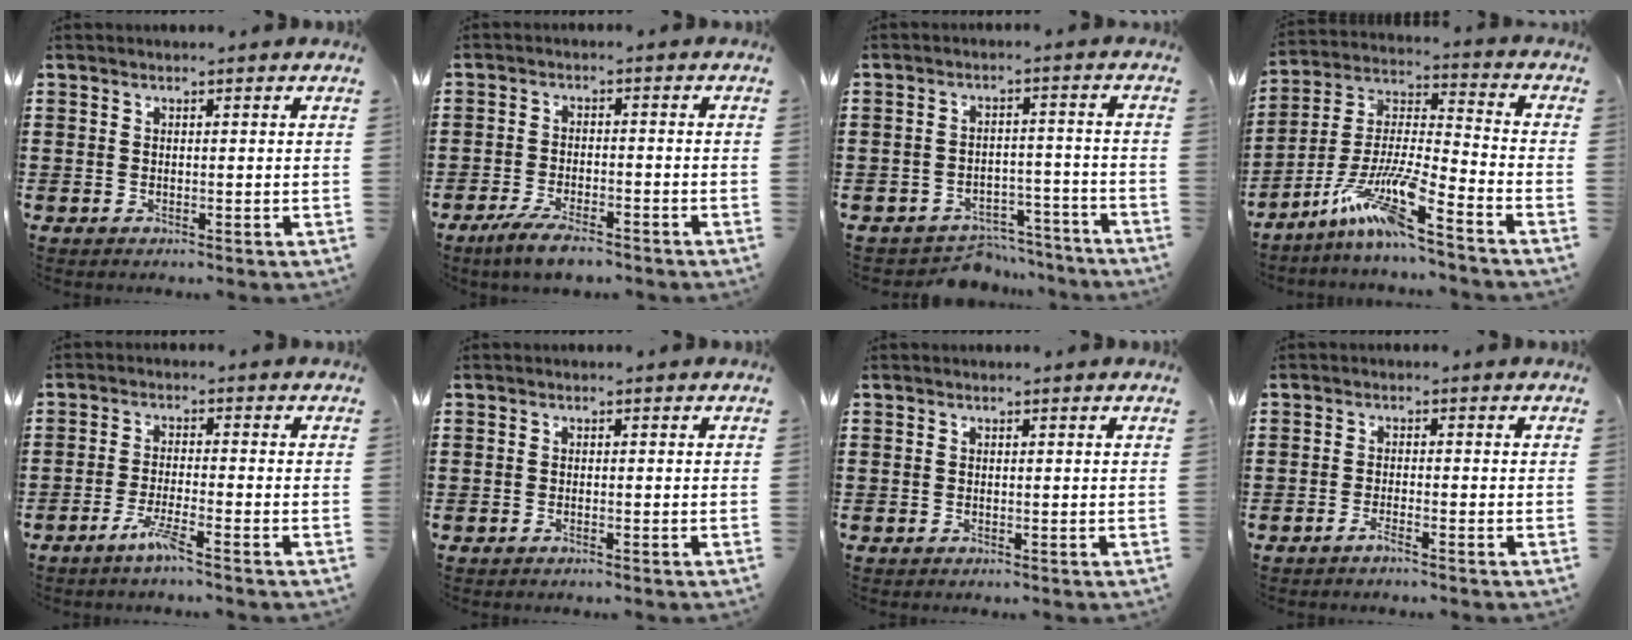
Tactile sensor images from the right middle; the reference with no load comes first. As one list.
[{"total": 4.4, "force": [-3.6, 0.7, 2.4], "torque": [-0.054, -0.005, -0.070]}, {"total": 5.1, "force": [-4.9, 1.2, 0.4], "torque": [-0.007, 0.013, -0.100]}, {"total": 11.8, "force": [-8.7, 0.7, 7.8], "torque": [-0.172, -0.008, -0.180]}, {"total": 4.2, "force": [-2.9, 0.1, 3.0], "torque": [-0.070, -0.007, -0.057]}, {"total": 0.5, "force": [-0.4, 0.0, 0.4], "torque": [-0.008, -0.002, -0.007]}, {"total": 0.0}, {"total": 1.8, "force": [-1.4, -0.1, 1.1], "torque": [-0.020, 0.000, -0.026]}]